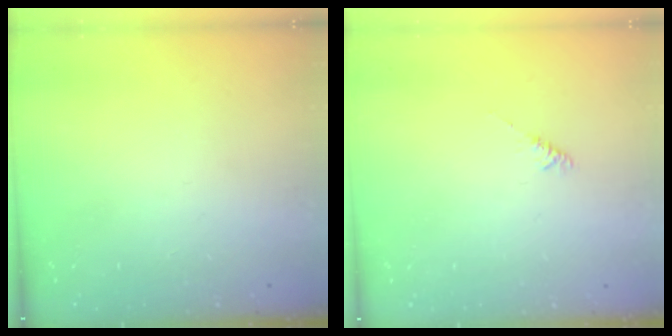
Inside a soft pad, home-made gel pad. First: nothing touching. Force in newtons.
{"total": 2.0, "press": 1.9, "slide": 0.4}